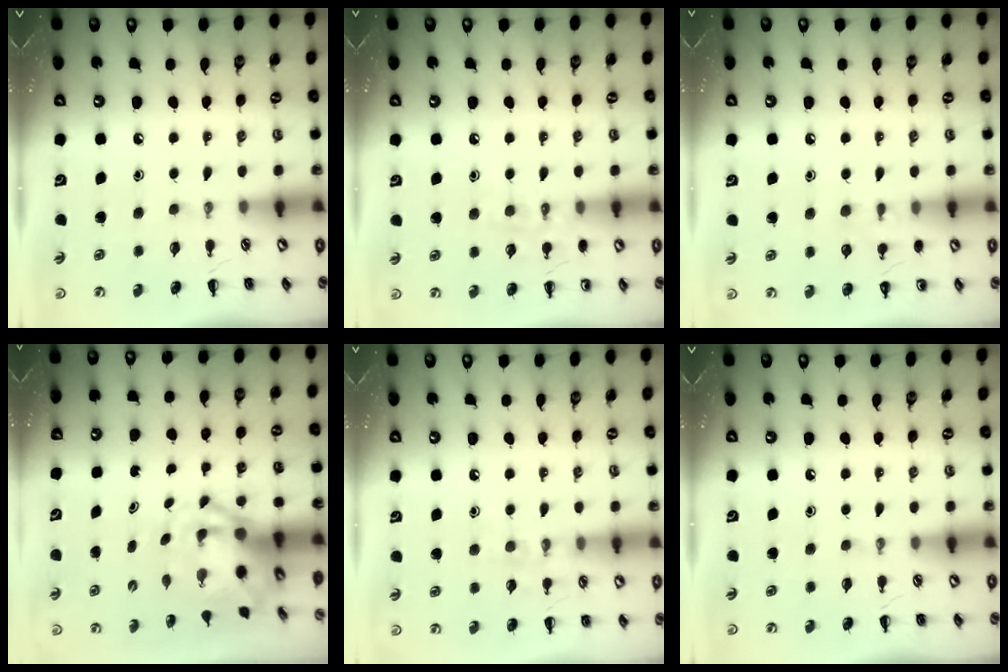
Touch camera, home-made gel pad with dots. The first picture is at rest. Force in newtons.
{"total": 7.7, "press": 7.6, "slide": 1.5}
{"total": 8.1, "press": 7.8, "slide": 2.1}
{"total": 3.8, "press": 3.7, "slide": 1.0}
{"total": 7.9, "press": 7.8, "slide": 1.0}
{"total": 0.0}